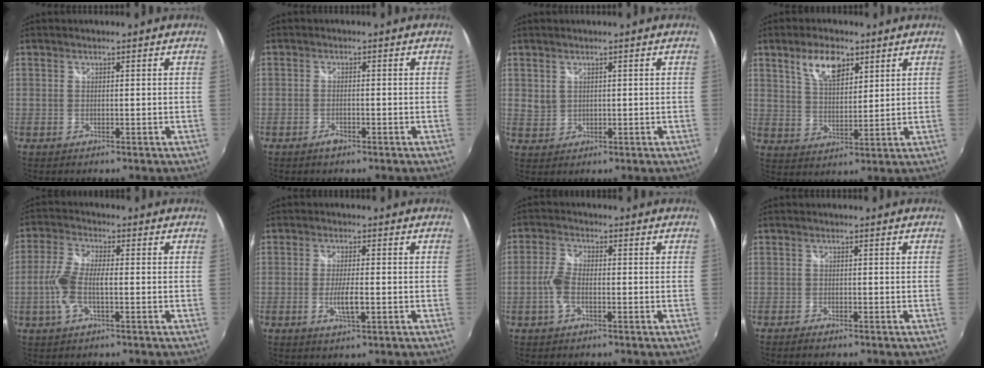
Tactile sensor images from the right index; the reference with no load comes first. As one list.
[{"total": 1.7, "force": [-1.3, 0.6, 1.0], "torque": [-0.021, 0.000, -0.023]}, {"total": 2.1, "force": [1.0, 1.7, 0.6], "torque": [-0.005, 0.005, 0.025]}, {"total": 8.0, "force": [4.6, 3.7, 5.4], "torque": [-0.098, 0.011, 0.085]}, {"total": 5.8, "force": [-1.4, 2.4, 5.1], "torque": [-0.114, 0.009, -0.027]}, {"total": 4.5, "force": [-1.2, 0.7, 4.2], "torque": [-0.082, -0.006, -0.021]}, {"total": 4.3, "force": [-1.3, 2.1, 3.6], "torque": [-0.085, 0.009, -0.023]}, {"total": 1.6, "force": [-1.4, 0.4, 0.7], "torque": [-0.021, -0.005, -0.029]}]